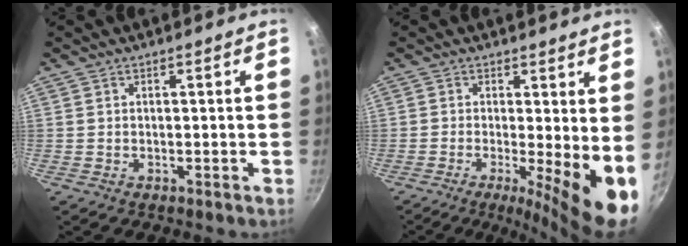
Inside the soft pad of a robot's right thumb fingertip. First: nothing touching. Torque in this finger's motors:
{"motor_torque": [1.59, 3.04, 0.13, -0.02, 0.16]}